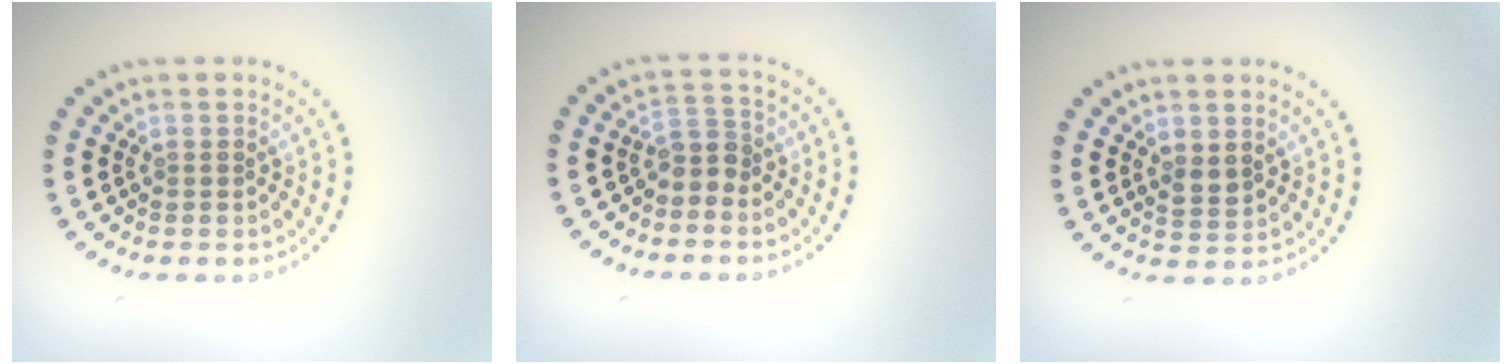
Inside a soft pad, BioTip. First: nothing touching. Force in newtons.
{"total": 2.2, "press": 1.7, "slide": 1.3}
{"total": 1.5, "press": 1.4, "slide": 0.5}